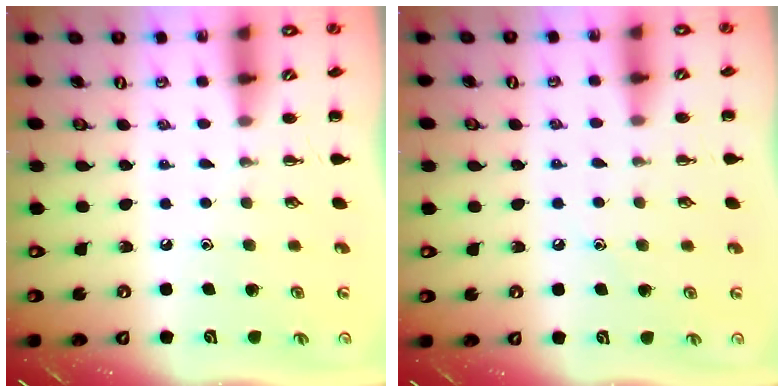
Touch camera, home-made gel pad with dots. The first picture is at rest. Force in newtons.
{"total": 5.0, "press": 4.7, "slide": 1.6}